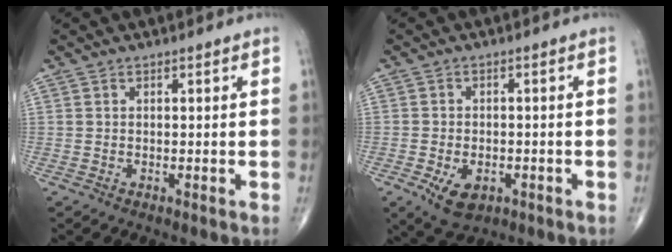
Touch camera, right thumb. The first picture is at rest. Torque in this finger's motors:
{"motor_torque": [-0.07, 0.28, 0.04, -0.14, 0.06]}